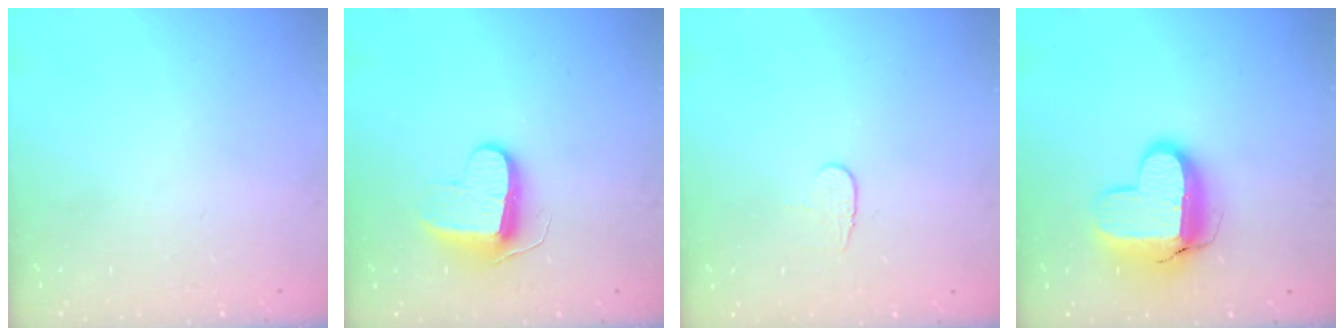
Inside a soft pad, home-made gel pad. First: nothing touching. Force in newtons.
{"total": 9.4, "press": 9.4, "slide": 0.5}
{"total": 4.3, "press": 4.2, "slide": 0.4}
{"total": 12.4, "press": 12.4, "slide": 1.0}